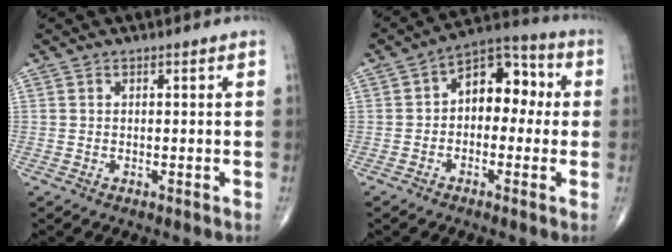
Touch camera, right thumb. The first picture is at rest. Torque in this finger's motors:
{"motor_torque": [-0.08, 0.42, 0.44, -0.27, 0.07]}